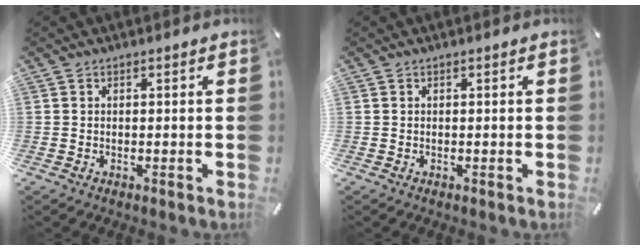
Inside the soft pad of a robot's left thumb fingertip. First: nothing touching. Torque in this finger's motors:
{"motor_torque": [-0.07, -0.07, 0.00, 0.00, 0.00]}